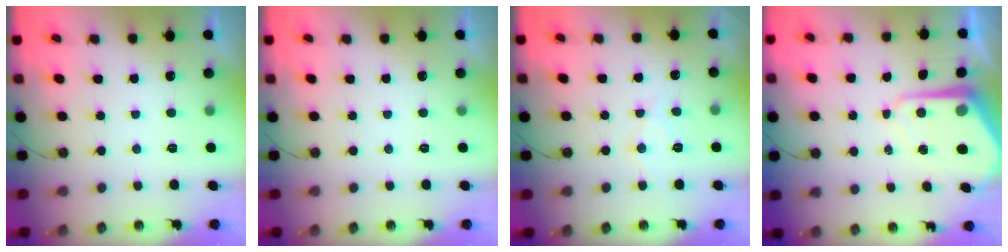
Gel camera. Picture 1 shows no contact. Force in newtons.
{"total": 0.0}
{"total": 7.4, "press": 7.4, "slide": 0.5}
{"total": 9.1, "press": 9.1, "slide": 0.7}